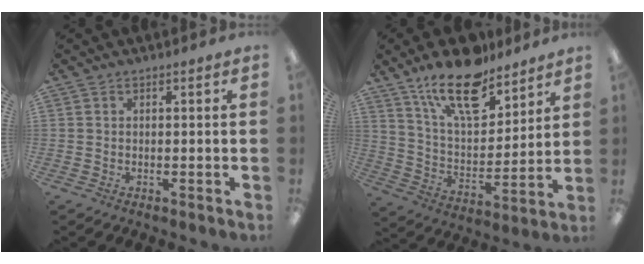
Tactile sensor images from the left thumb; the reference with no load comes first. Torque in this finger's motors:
{"motor_torque": [0.24, 0.25, 1.21, -1.56, 0.31]}